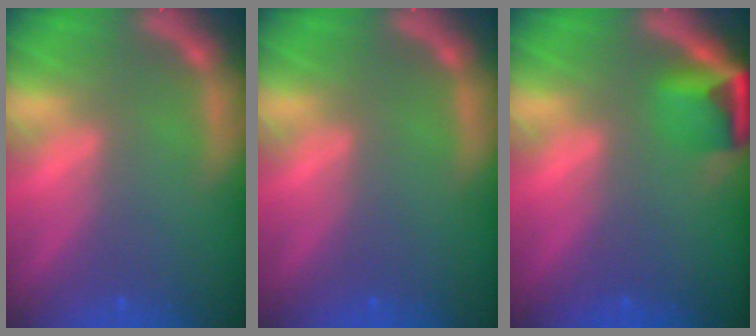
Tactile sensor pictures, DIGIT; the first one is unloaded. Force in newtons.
{"total": 0.0}
{"total": 3.9}